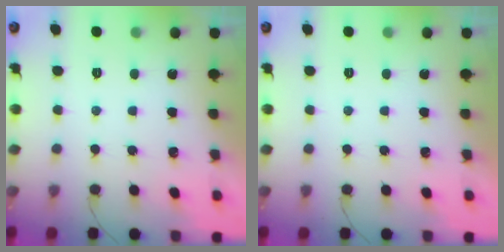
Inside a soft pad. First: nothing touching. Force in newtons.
{"total": 0.0}